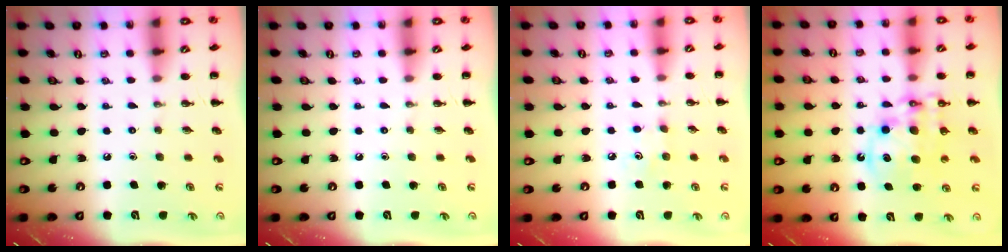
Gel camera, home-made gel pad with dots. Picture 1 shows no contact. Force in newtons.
{"total": 0.0}
{"total": 3.8, "press": 3.7, "slide": 0.8}
{"total": 13.3, "press": 12.9, "slide": 3.2}